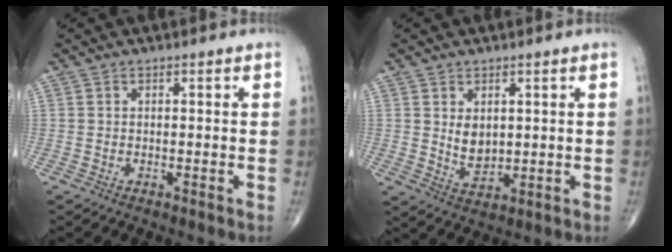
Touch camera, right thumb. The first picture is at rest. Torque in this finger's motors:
{"motor_torque": [1.04, 1.05, 1.06, 0.12, 0.07]}